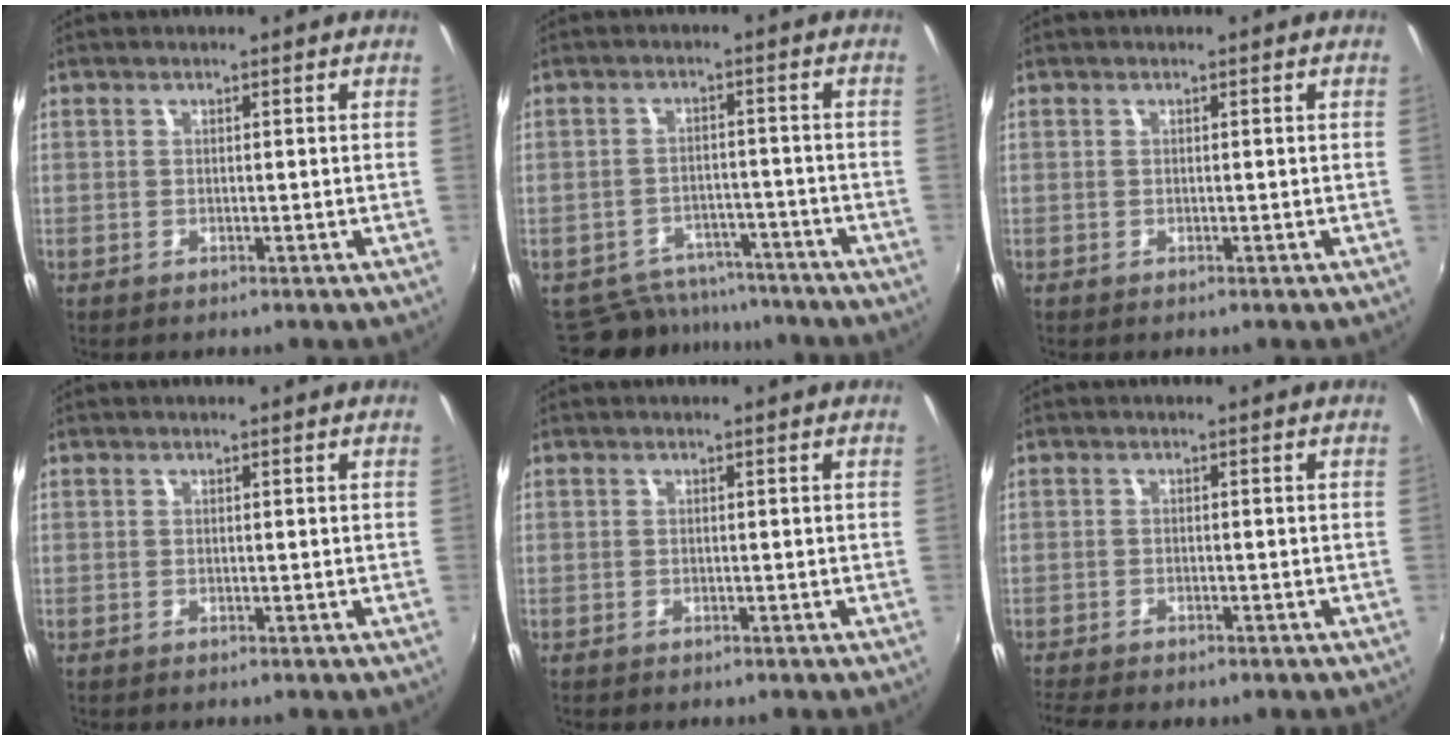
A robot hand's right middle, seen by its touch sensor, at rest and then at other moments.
{"total": 9.8, "force": [-8.9, 4.0, 1.4], "torque": [-0.037, 0.013, -0.121]}
{"total": 0.0}
{"total": 0.0}
{"total": 0.0}
{"total": 5.7, "force": [-4.8, 1.3, 2.8], "torque": [-0.071, -0.028, -0.082]}